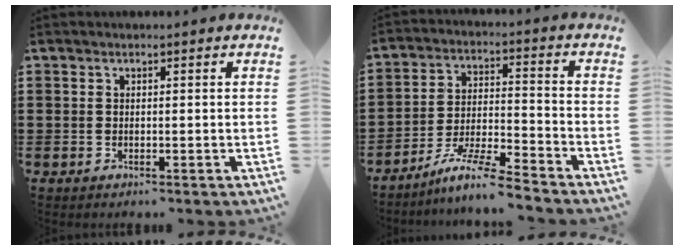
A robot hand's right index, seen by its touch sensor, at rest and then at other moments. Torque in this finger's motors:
{"motor_torque": [-0.15, 1.49, -0.34, -0.18]}